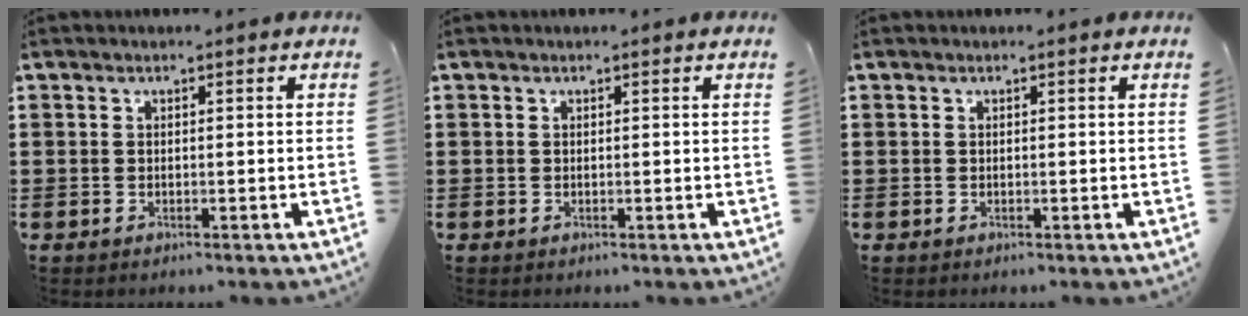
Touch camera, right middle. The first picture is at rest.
{"total": 0.0}
{"total": 0.0}